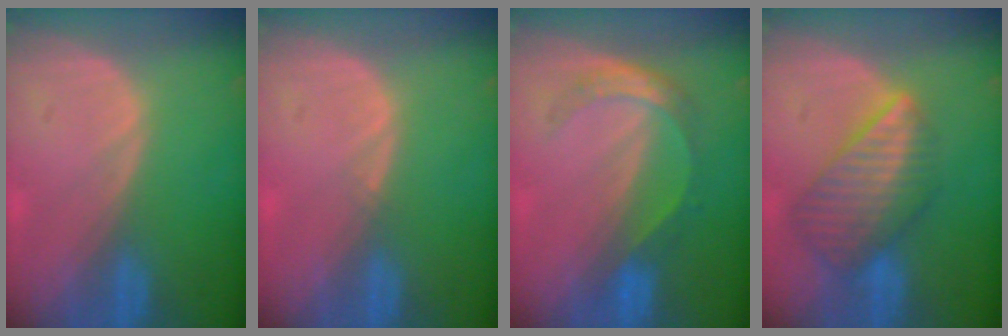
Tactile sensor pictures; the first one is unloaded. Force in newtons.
{"total": 0.6, "press": 0.5, "slide": 0.4}
{"total": 5.6, "press": 4.8, "slide": 2.8}
{"total": 8.3, "press": 7.5, "slide": 3.6}